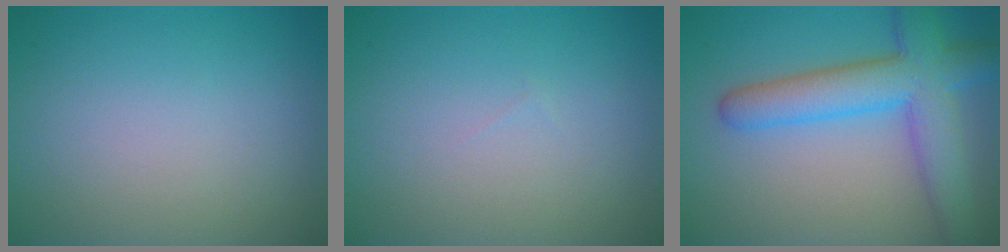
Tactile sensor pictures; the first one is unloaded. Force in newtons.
{"total": 0.0}
{"total": 7.5, "press": 7.5, "slide": 0.3}